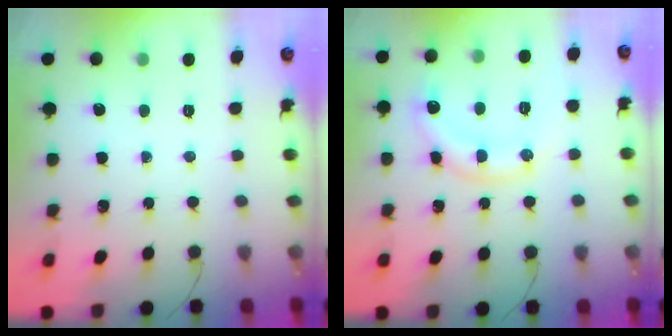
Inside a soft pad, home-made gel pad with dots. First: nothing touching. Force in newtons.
{"total": 11.1, "press": 11.1, "slide": 1.1}